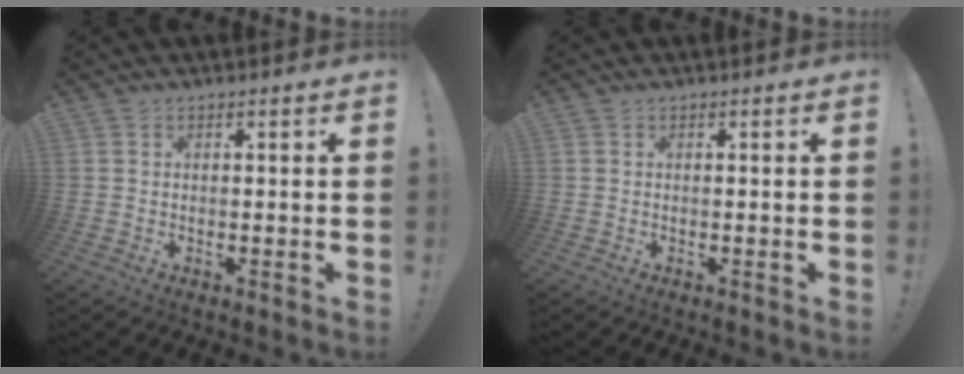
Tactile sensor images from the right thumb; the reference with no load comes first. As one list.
[{"total": 0.0}]